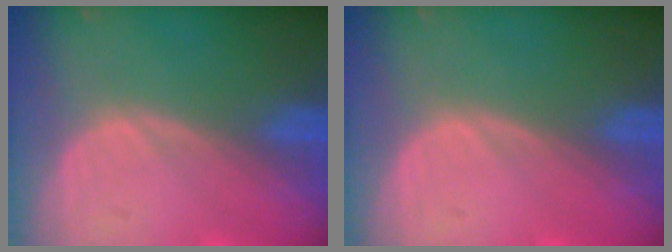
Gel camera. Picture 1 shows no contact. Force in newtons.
{"total": 0.0}